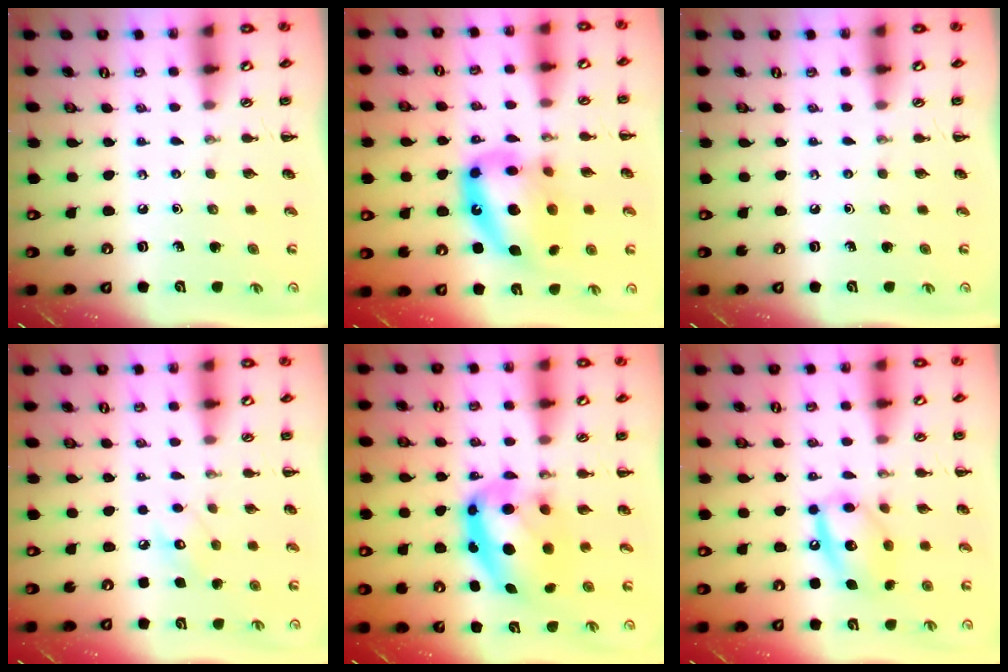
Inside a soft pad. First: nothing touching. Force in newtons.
{"total": 16.1, "press": 15.6, "slide": 4.2}
{"total": 0.0}
{"total": 7.1, "press": 6.9, "slide": 1.5}
{"total": 13.1, "press": 12.8, "slide": 2.9}
{"total": 13.5, "press": 13.4, "slide": 2.0}